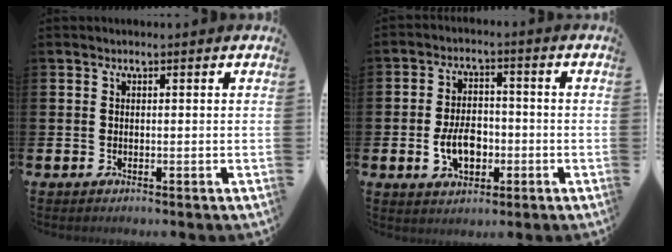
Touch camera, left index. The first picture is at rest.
{"total": 5.8, "force": [-1.5, 3.8, 4.1], "torque": [-0.063, 0.008, -0.029]}